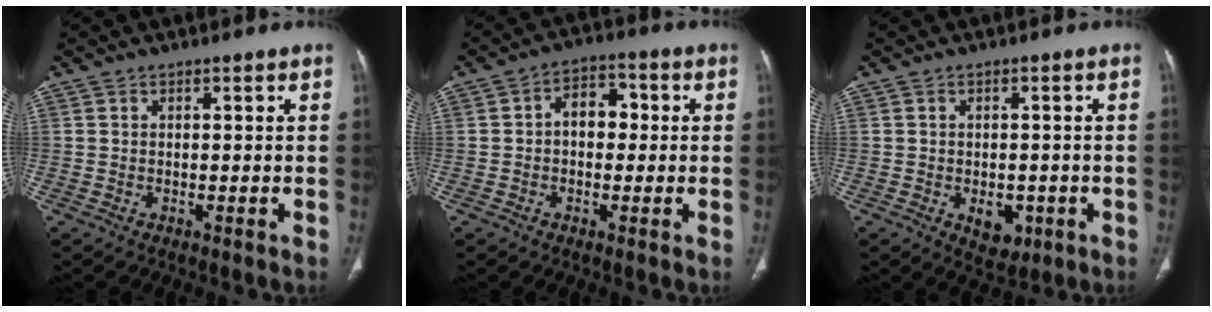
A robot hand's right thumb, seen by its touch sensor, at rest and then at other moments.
{"total": 6.3, "force": [0.1, 4.4, 4.4], "torque": [-0.047, 0.022, -0.008]}
{"total": 5.0, "force": [-1.6, 3.3, 3.4], "torque": [-0.028, 0.002, -0.010]}